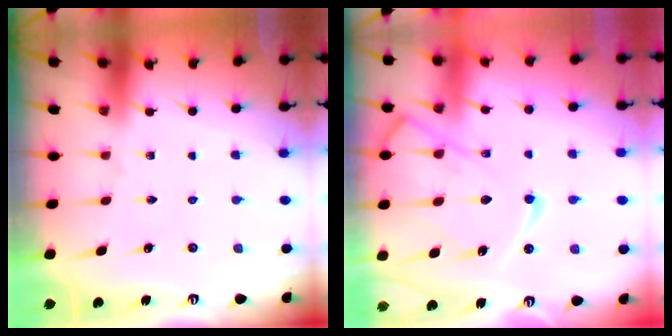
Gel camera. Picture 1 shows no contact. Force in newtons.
{"total": 12.9, "press": 12.8, "slide": 1.4}